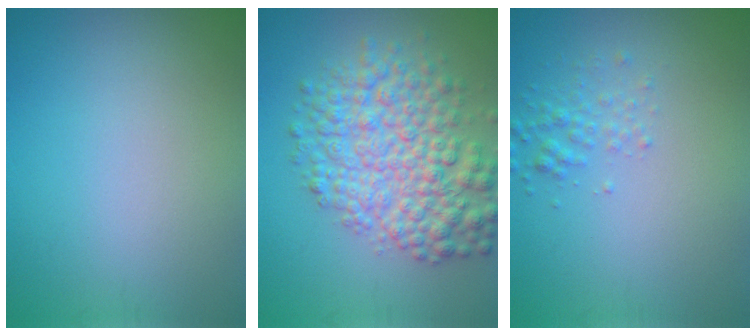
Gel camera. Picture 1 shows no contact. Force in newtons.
{"total": 7.6, "press": 7.6, "slide": 0.2}
{"total": 1.6, "press": 1.6, "slide": 0.1}